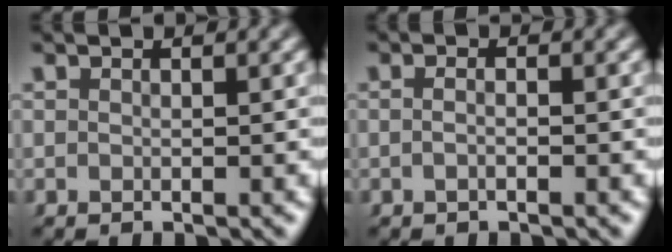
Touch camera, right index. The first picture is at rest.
{"total": 1.1, "force": [-0.7, 0.0, 0.9], "torque": [-0.019, 0.006, -0.017]}